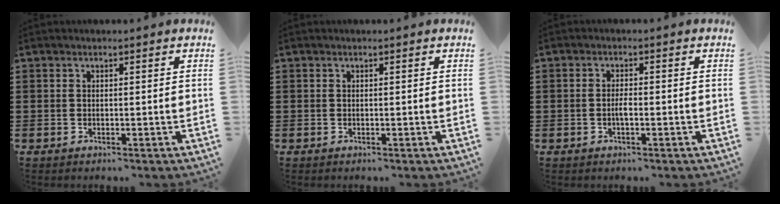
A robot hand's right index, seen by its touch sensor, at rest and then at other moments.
{"total": 0.0}
{"total": 1.7, "force": [-0.5, 0.6, 1.5], "torque": [-0.029, 0.001, -0.009]}